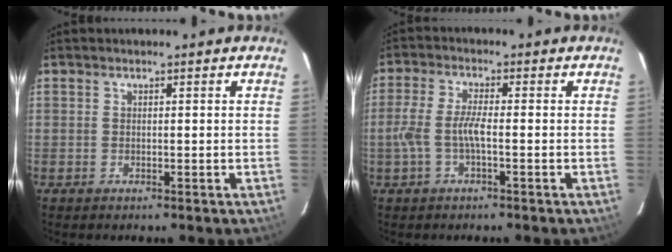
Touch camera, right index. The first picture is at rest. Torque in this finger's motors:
{"motor_torque": [0.93, -0.24, 0.44, 0.13]}